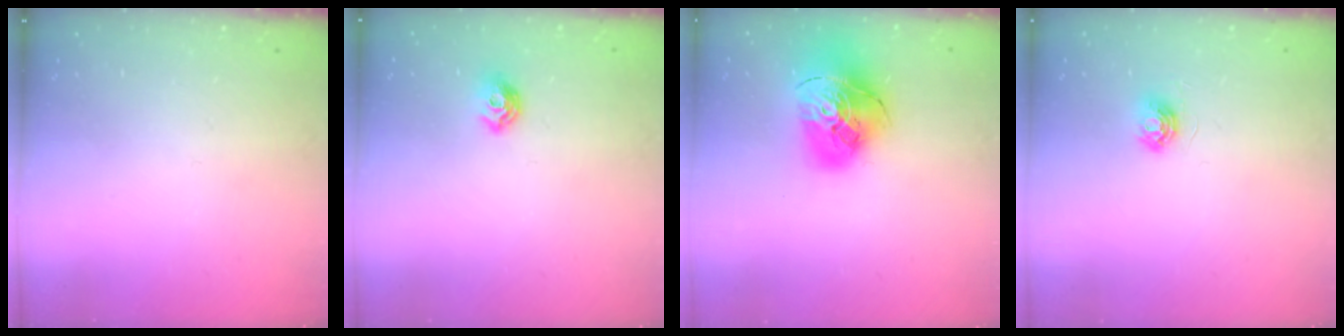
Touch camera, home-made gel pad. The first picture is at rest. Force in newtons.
{"total": 7.5, "press": 7.4, "slide": 1.0}
{"total": 19.9, "press": 19.8, "slide": 2.2}
{"total": 5.1, "press": 5.1, "slide": 0.5}